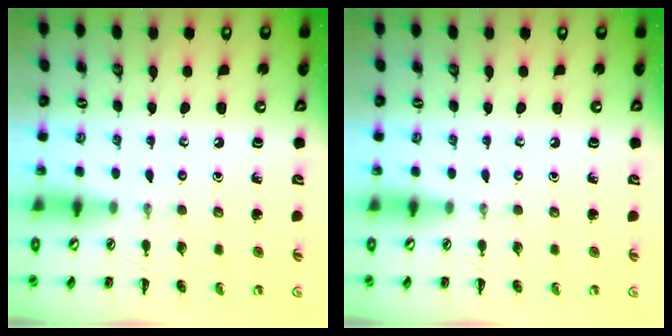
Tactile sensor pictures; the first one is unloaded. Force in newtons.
{"total": 0.0}